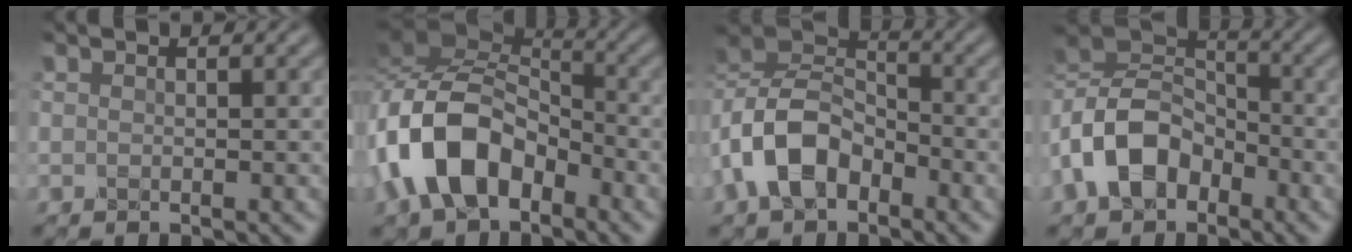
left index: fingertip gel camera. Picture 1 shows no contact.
{"total": 9.8, "force": [-4.0, 6.0, 6.7], "torque": [-0.140, 0.012, -0.081]}
{"total": 7.2, "force": [-3.3, 4.4, 4.7], "torque": [-0.101, 0.013, -0.079]}
{"total": 8.6, "force": [-3.7, 5.6, 5.3], "torque": [-0.114, 0.009, -0.083]}